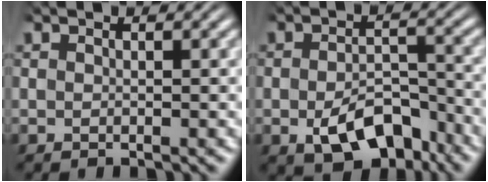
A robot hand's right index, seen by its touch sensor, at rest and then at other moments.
{"total": 6.3, "force": [-3.9, 3.2, 3.7], "torque": [-0.047, -0.020, -0.053]}